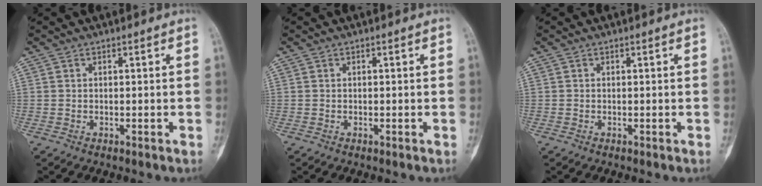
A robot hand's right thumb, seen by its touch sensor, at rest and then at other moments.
{"total": 0.0}
{"total": 0.0}